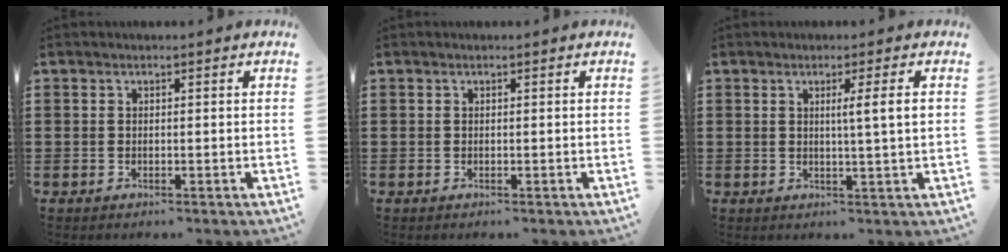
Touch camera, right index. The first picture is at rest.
{"total": 0.0}
{"total": 4.3, "force": [0.8, -0.4, 4.2], "torque": [-0.078, -0.005, 0.009]}